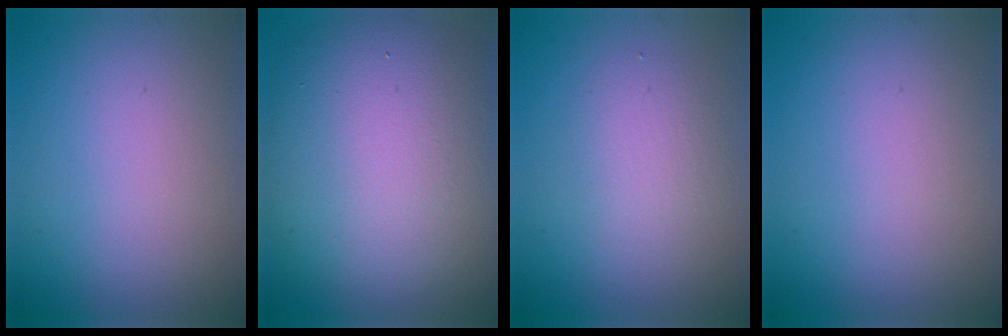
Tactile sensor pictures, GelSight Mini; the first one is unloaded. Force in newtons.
{"total": 13.4, "press": 13.4, "slide": 1.0}
{"total": 2.2, "press": 2.2, "slide": 0.2}
{"total": 0.0}